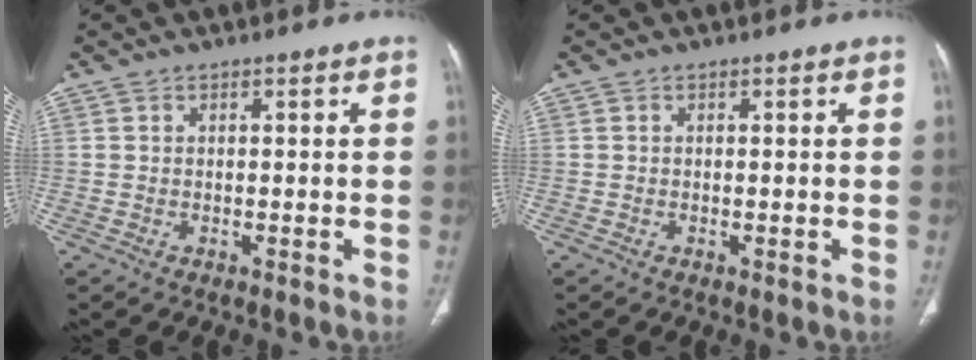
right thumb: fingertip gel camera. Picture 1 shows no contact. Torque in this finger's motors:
{"motor_torque": [-0.25, -0.44, -0.14, 0.00, 0.02]}